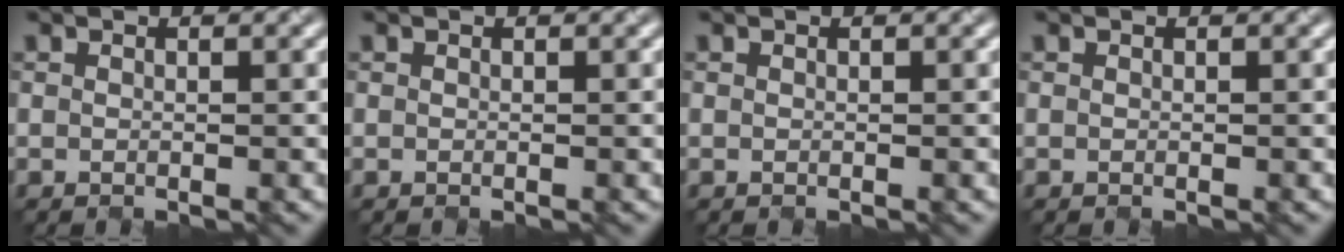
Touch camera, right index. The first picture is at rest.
{"total": 0.0}
{"total": 0.0}
{"total": 0.0}